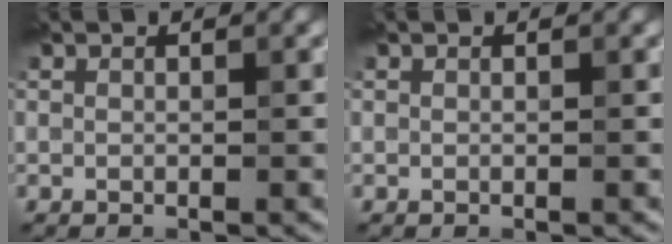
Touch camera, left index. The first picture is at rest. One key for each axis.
{"total": 0.0}